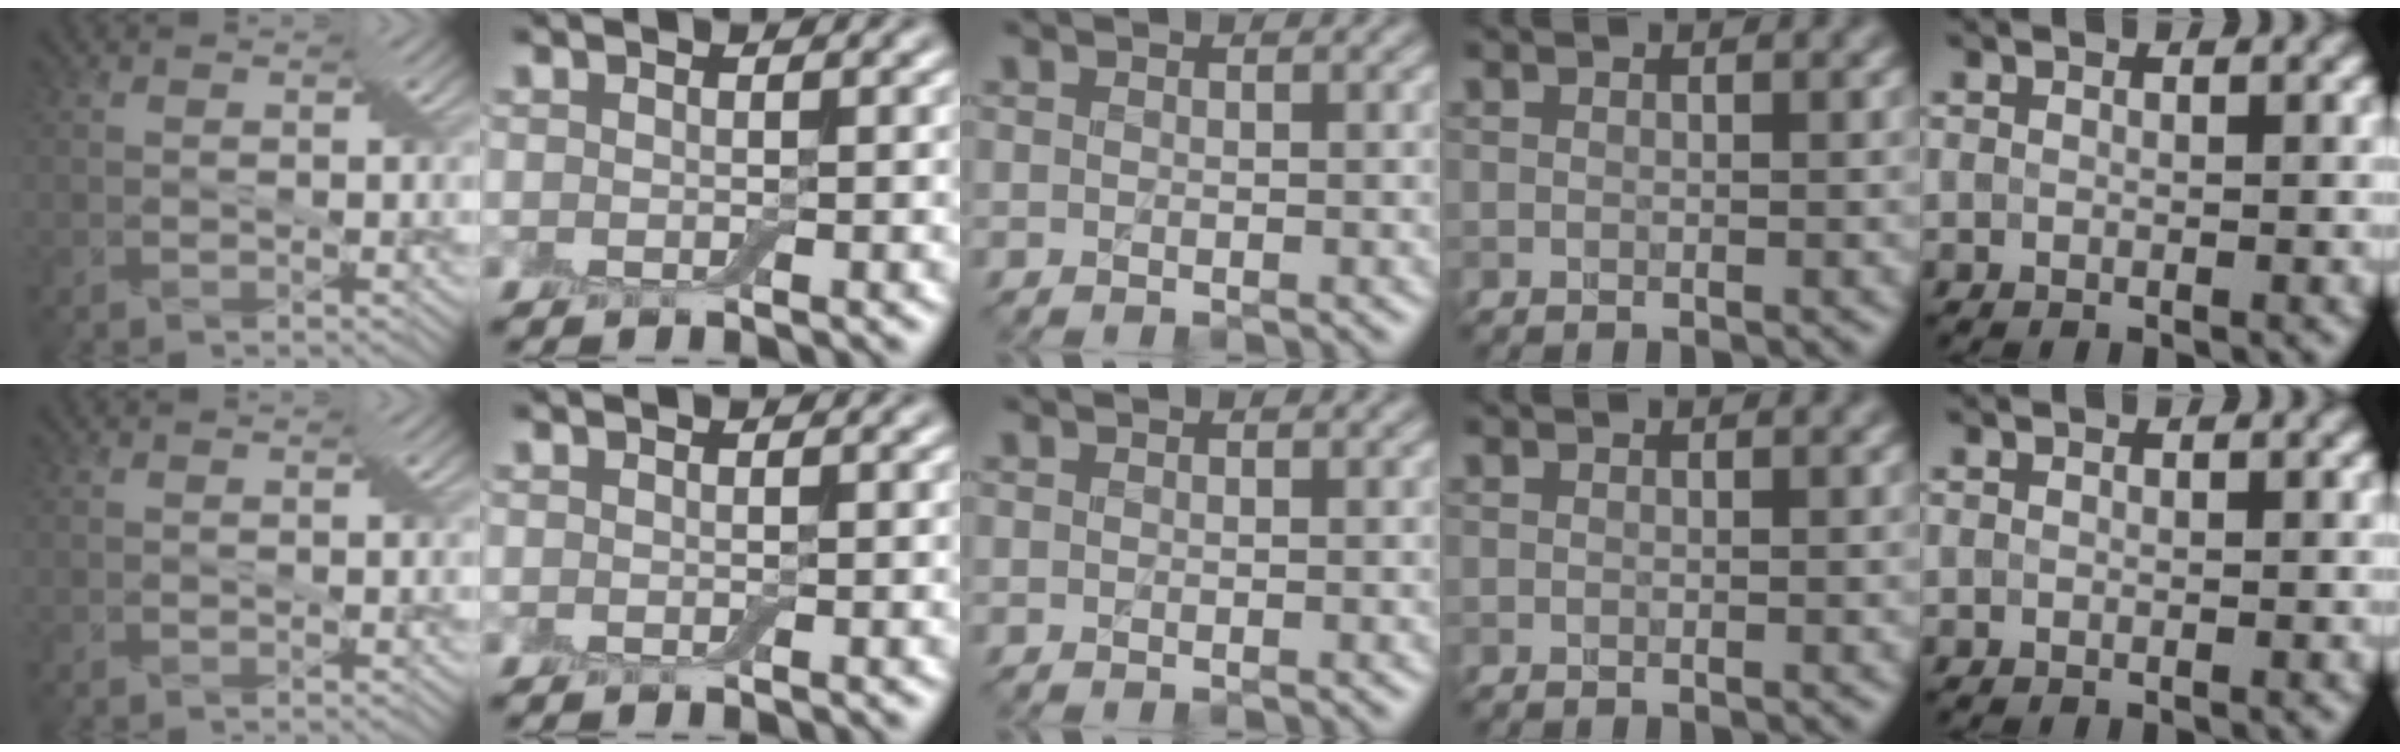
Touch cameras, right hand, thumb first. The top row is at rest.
{}